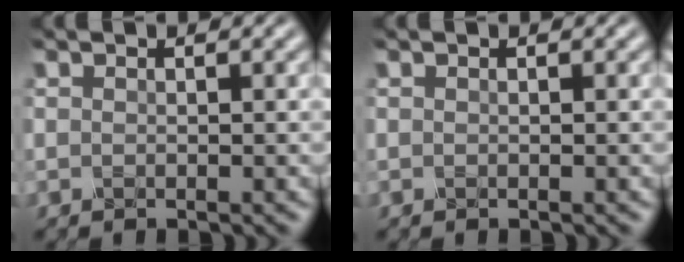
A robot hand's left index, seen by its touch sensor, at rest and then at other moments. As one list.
[{"total": 0.0}]